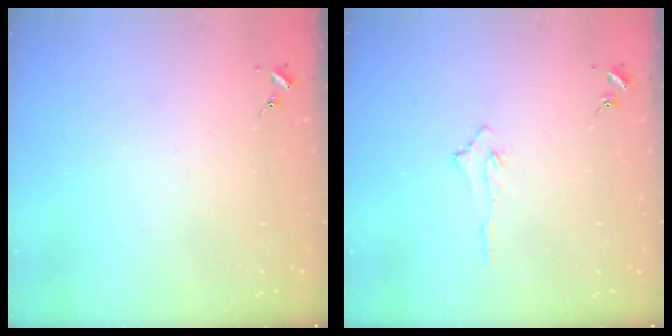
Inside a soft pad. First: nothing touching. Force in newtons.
{"total": 3.3, "press": 3.3, "slide": 0.5}